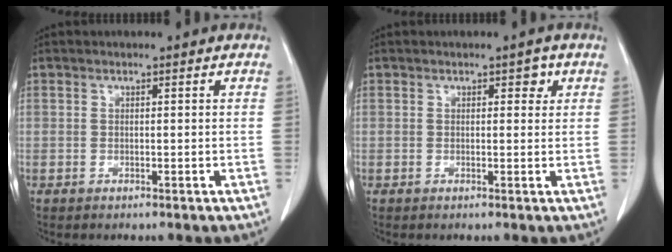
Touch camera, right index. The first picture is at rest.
{"total": 2.1, "force": [1.0, 1.1, 1.4], "torque": [-0.014, 0.001, 0.014]}